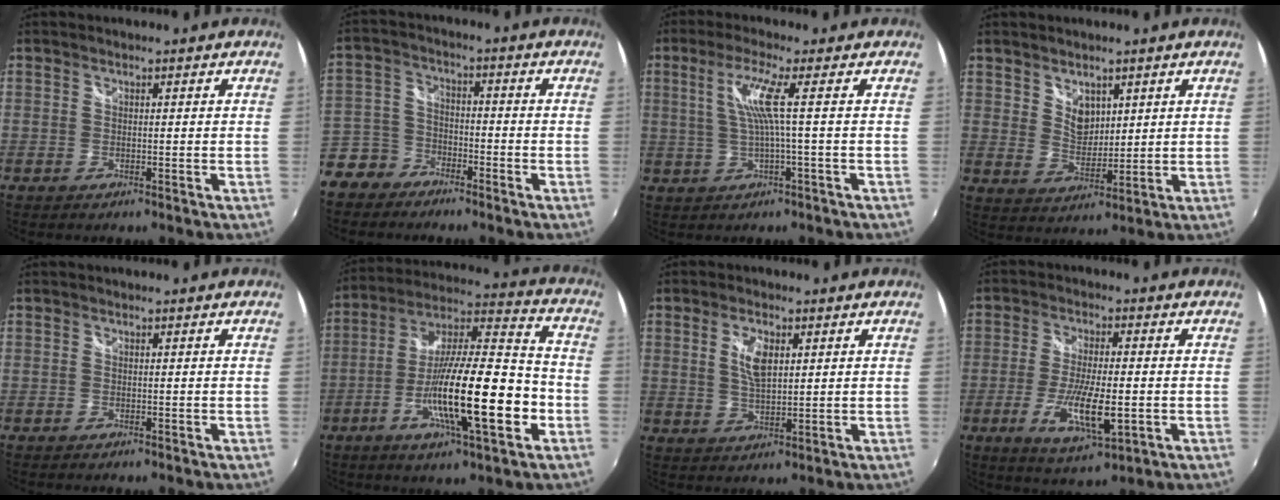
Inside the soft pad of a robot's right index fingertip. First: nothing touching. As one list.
[{"total": 10.4, "force": [-6.9, 7.0, 3.2], "torque": [-0.095, 0.015, -0.134]}, {"total": 5.4, "force": [0.7, -1.3, 5.2], "torque": [-0.101, 0.000, 0.022]}, {"total": 5.1, "force": [2.6, 3.5, 2.6], "torque": [-0.033, -0.002, 0.050]}, {"total": 0.0}, {"total": 21.3, "force": [-6.8, 3.9, 19.8], "torque": [-0.347, -0.006, -0.117]}, {"total": 5.7, "force": [1.7, 2.7, 4.7], "torque": [-0.086, 0.002, 0.033]}, {"total": 10.7, "force": [-2.9, 2.8, 9.9], "torque": [-0.192, -0.020, -0.050]}]